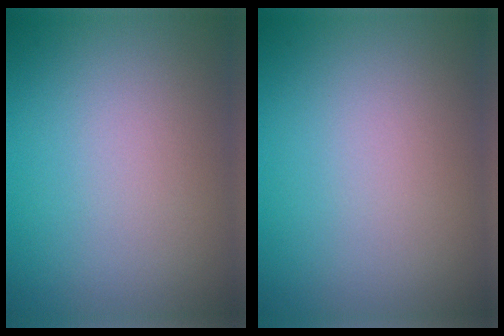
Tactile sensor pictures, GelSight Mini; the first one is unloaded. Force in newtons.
{"total": 0.0}